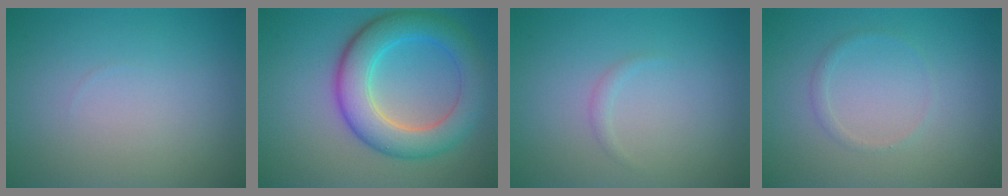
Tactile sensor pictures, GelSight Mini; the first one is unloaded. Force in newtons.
{"total": 7.2, "press": 7.2, "slide": 0.2}
{"total": 0.7, "press": 0.7, "slide": 0.0}
{"total": 0.8, "press": 0.8, "slide": 0.0}